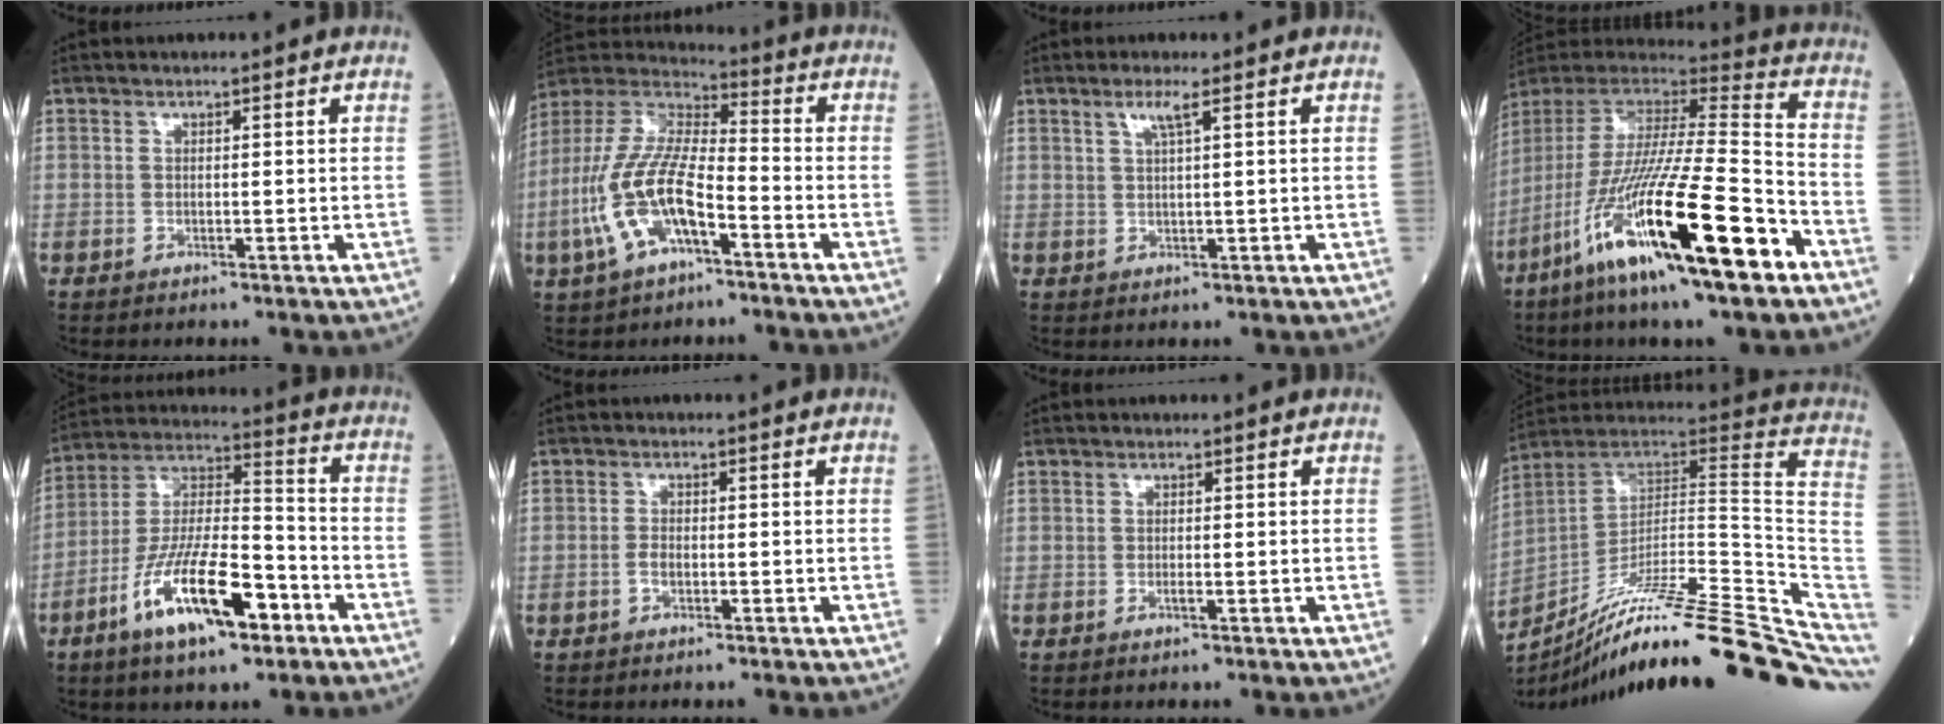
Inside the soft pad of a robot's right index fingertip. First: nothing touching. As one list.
[{"total": 14.4, "force": [-5.1, 4.8, 12.6], "torque": [-0.283, 0.004, -0.095]}, {"total": 2.4, "force": [1.3, -0.3, 2.0], "torque": [-0.046, 0.002, 0.028]}, {"total": 26.7, "force": [-13.6, 2.4, 22.9], "torque": [-0.431, -0.076, -0.252]}, {"total": 15.7, "force": [-7.7, 4.3, 13.0], "torque": [-0.255, -0.002, -0.133]}, {"total": 1.4, "force": [-0.6, 0.5, 1.1], "torque": [-0.024, 0.003, -0.010]}, {"total": 0.5, "force": [-0.2, 0.0, 0.5], "torque": [-0.014, -0.001, -0.001]}, {"total": 31.4, "force": [-22.9, 2.8, 21.3], "torque": [-0.221, -0.003, -0.342]}]